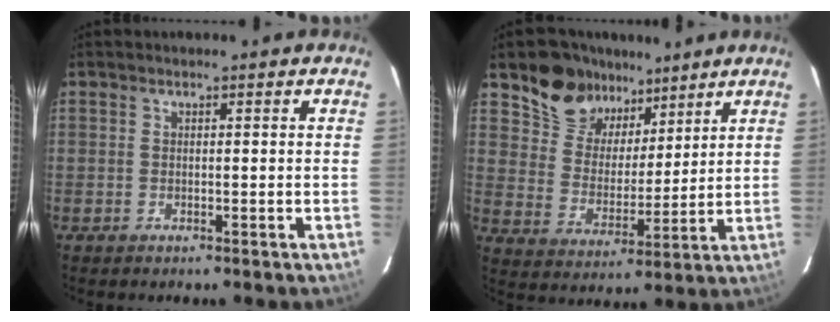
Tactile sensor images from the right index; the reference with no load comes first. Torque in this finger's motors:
{"motor_torque": [0.59, 0.62, 0.05, 0.03]}